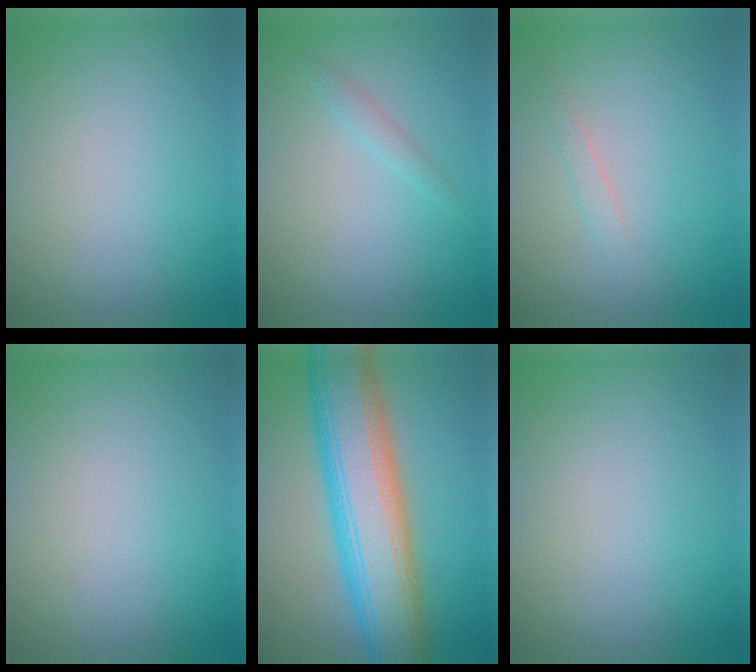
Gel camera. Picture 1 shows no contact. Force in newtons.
{"total": 1.0, "press": 1.0, "slide": 0.1}
{"total": 0.9, "press": 0.9, "slide": 0.0}
{"total": 0.0}
{"total": 11.1, "press": 11.1, "slide": 0.2}
{"total": 0.0}